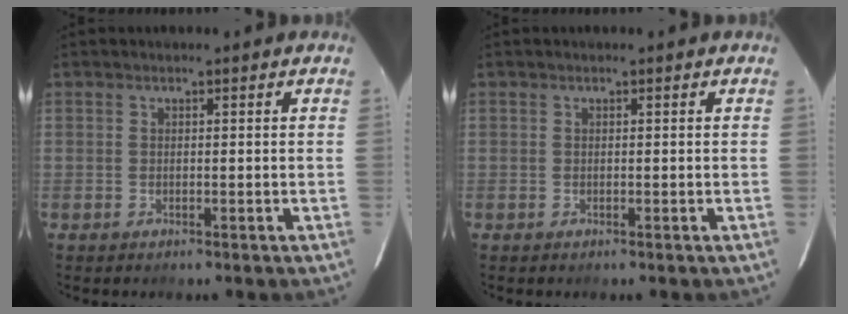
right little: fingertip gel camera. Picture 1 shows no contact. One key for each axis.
{"total": 0.0}